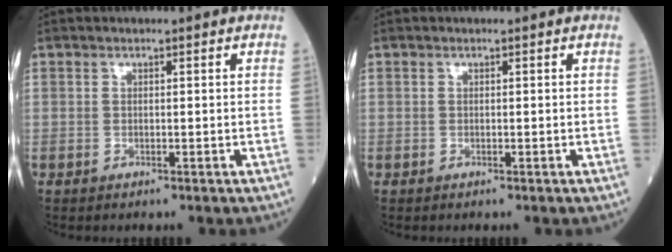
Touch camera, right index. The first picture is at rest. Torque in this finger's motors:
{"motor_torque": [0.05, 0.05, 0.00, 0.00]}